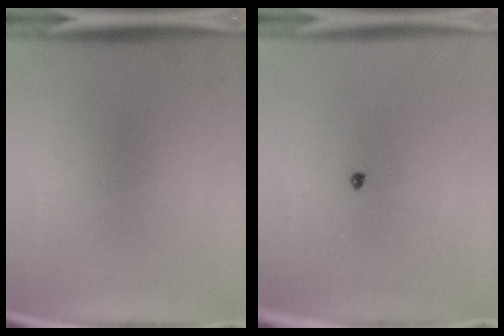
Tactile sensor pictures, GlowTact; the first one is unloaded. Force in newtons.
{"total": 0.6}